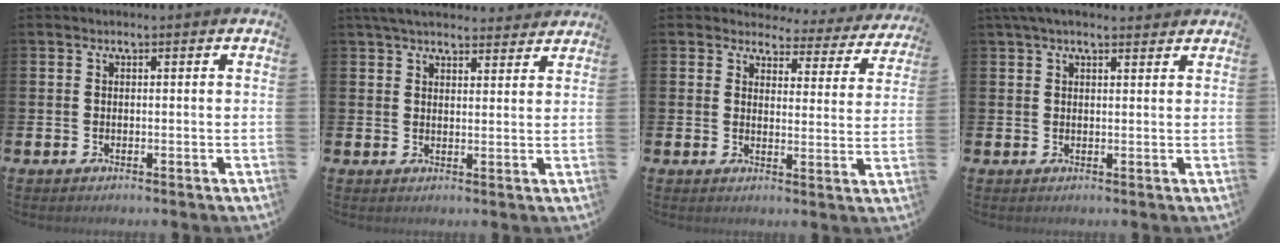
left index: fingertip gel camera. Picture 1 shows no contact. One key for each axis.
{"total": 4.9, "fx": 4.6, "fy": 1.2, "fz": 1.3, "tx": -0.034, "ty": -0.015, "tz": 0.085}
{"total": 3.0, "fx": 2.7, "fy": 1.4, "fz": 0.4, "tx": -0.011, "ty": -0.031, "tz": 0.036}
{"total": 3.1, "fx": 2.5, "fy": 0.8, "fz": 1.6, "tx": -0.033, "ty": -0.001, "tz": 0.046}